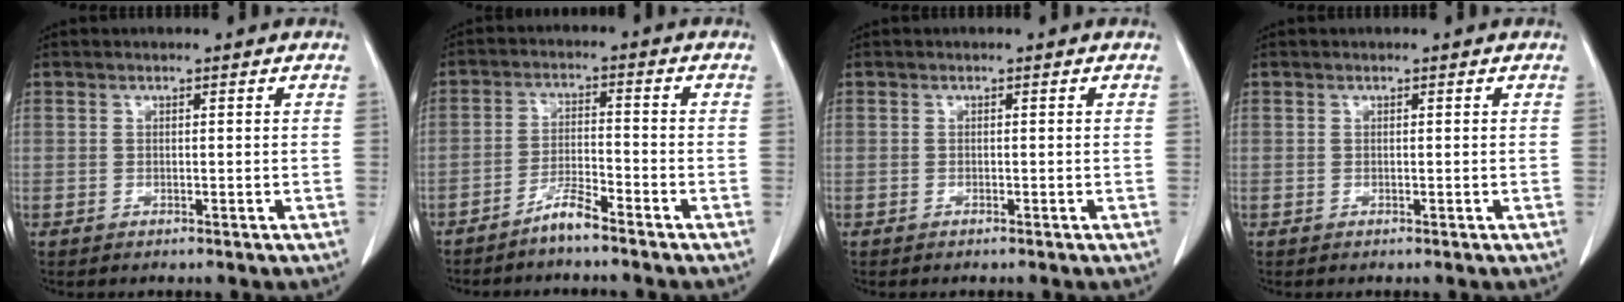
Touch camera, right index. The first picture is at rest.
{"total": 4.2, "force": [-3.5, 0.0, 2.2], "torque": [-0.042, -0.004, -0.071]}
{"total": 0.0}
{"total": 0.0}